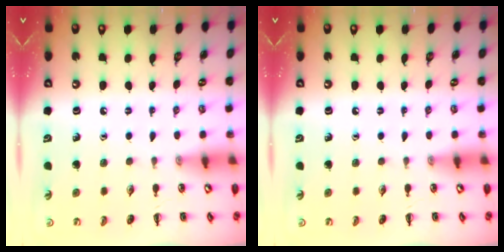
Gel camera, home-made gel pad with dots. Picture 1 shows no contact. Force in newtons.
{"total": 0.0}